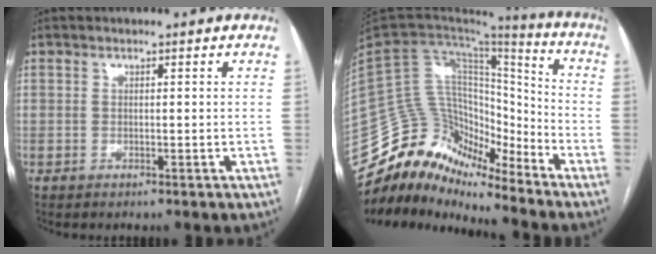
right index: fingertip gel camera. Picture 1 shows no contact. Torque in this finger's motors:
{"motor_torque": [-0.30, -0.66, 0.01, -0.08]}